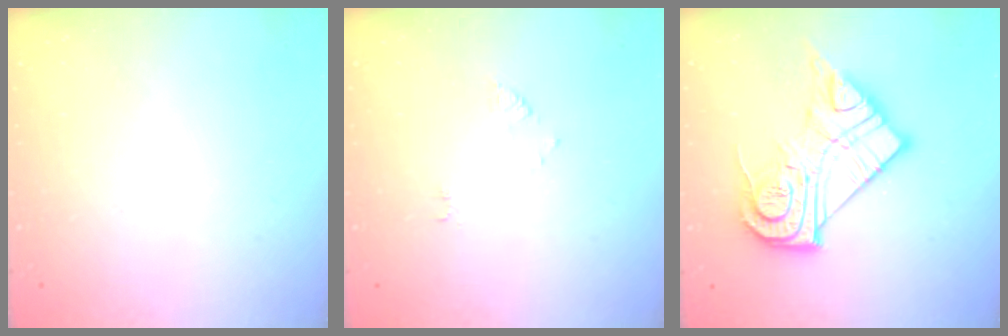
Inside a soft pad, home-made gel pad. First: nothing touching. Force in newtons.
{"total": 4.6, "press": 4.6, "slide": 0.5}
{"total": 18.2, "press": 18.2, "slide": 1.1}